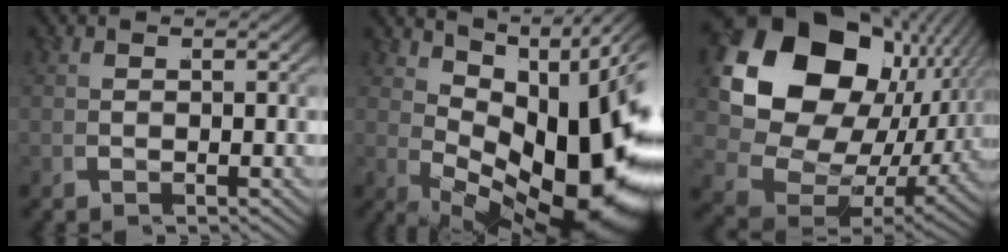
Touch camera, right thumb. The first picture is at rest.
{"total": 18.7, "force": [-0.5, 10.8, 15.3], "torque": [-0.225, -0.040, 0.027]}
{"total": 18.7, "force": [0.9, 13.0, 13.4], "torque": [-0.268, -0.044, 0.040]}